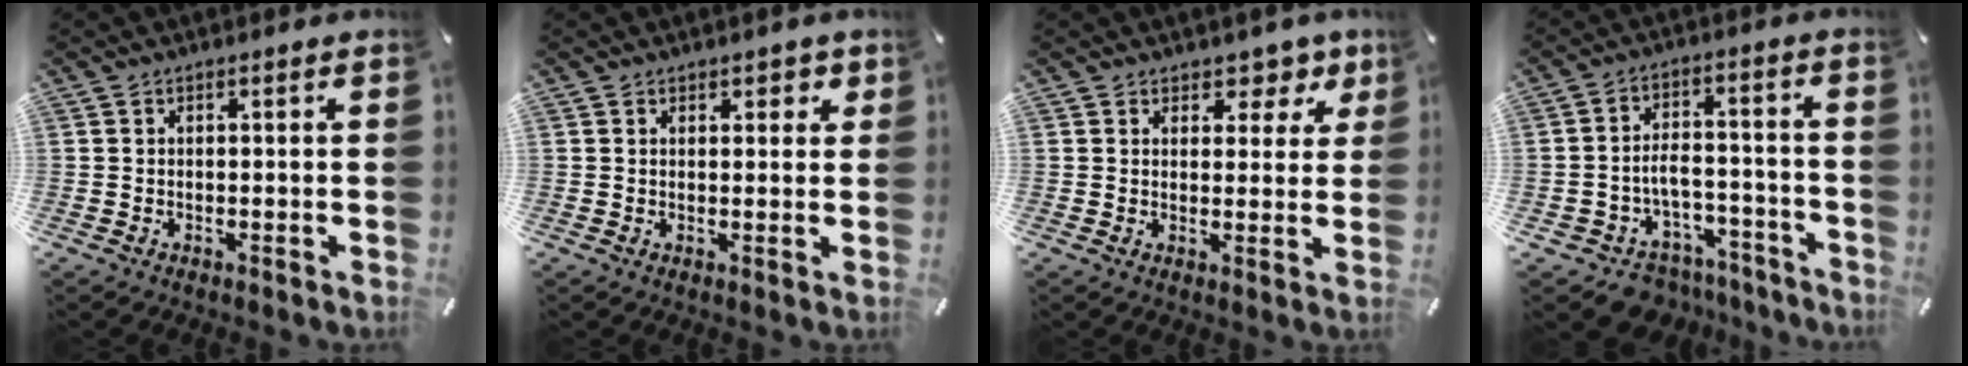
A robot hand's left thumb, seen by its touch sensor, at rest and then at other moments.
{"total": 1.8, "force": [1.0, 1.3, 0.7], "torque": [0.001, -0.002, 0.013]}
{"total": 5.4, "force": [3.5, 3.8, 1.4], "torque": [0.002, -0.027, 0.055]}
{"total": 7.1, "force": [-3.6, 5.6, 2.5], "torque": [-0.040, 0.023, -0.059]}